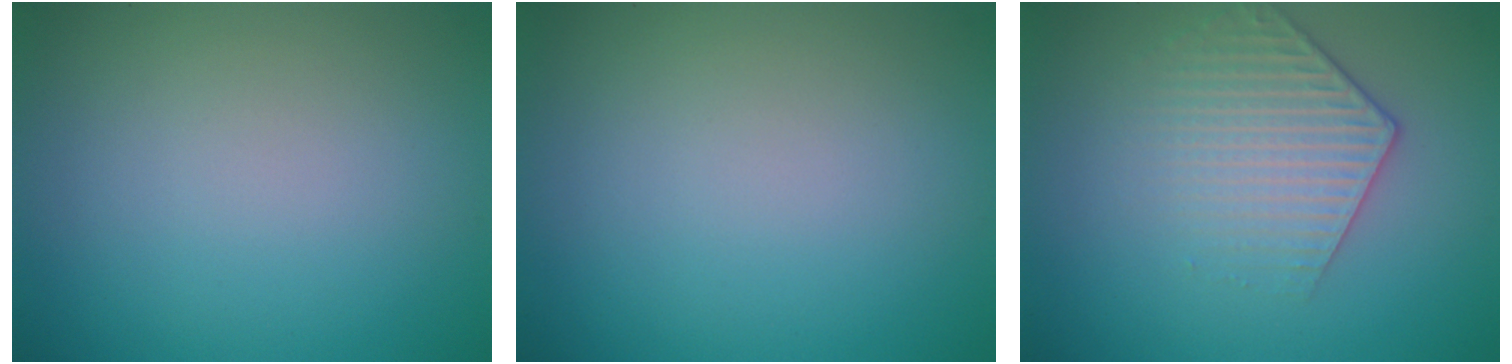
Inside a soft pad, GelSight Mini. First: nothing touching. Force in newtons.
{"total": 0.0}
{"total": 3.1, "press": 2.8, "slide": 1.4}